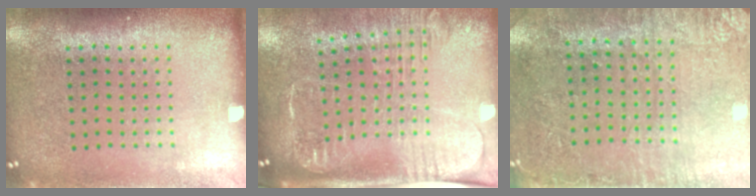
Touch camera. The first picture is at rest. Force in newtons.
{"total": 2.7, "press": 2.1, "slide": 1.7}
{"total": 2.9, "press": 2.5, "slide": 1.5}